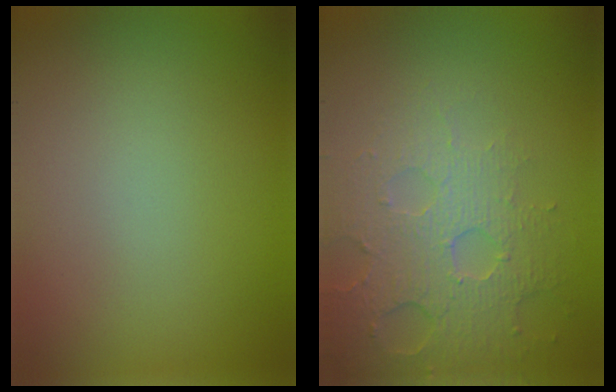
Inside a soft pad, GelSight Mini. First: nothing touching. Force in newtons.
{"total": 4.0, "press": 4.0, "slide": 0.5}